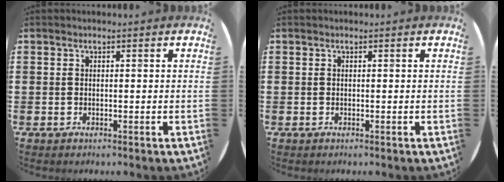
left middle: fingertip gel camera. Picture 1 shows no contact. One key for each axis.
{"total": 0.0}